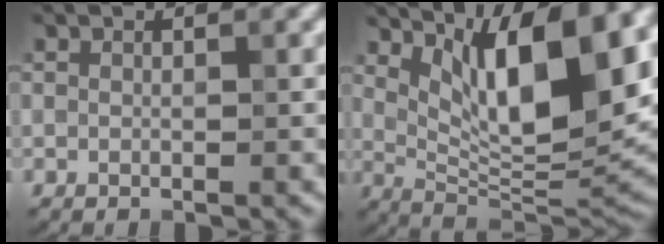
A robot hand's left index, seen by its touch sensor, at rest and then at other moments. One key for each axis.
{"total": 12.6, "fx": 4.9, "fy": 4.2, "fz": 10.8, "tx": -0.154, "ty": -0.004, "tz": 0.088}